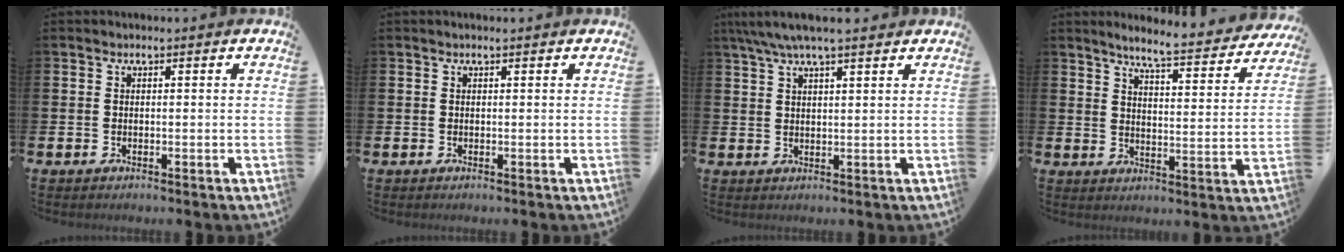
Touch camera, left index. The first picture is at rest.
{"total": 0.0}
{"total": 5.4, "force": [4.4, 0.8, 2.9], "torque": [-0.064, -0.007, 0.080]}
{"total": 6.4, "force": [6.0, 0.0, 2.3], "torque": [-0.061, -0.039, 0.099]}